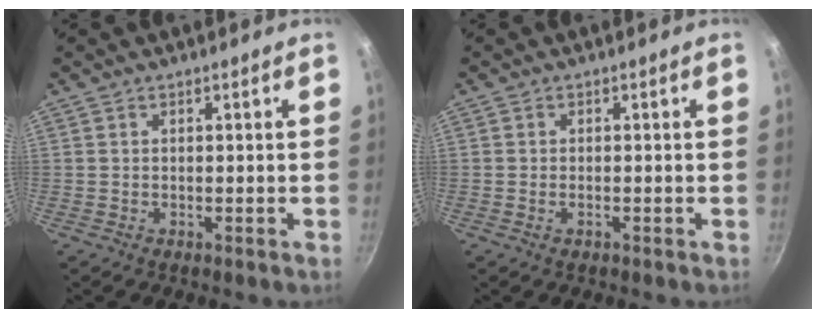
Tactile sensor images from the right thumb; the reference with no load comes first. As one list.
[{"total": 0.9, "force": [-0.5, 0.4, 0.6], "torque": [-0.014, 0.002, -0.010]}]